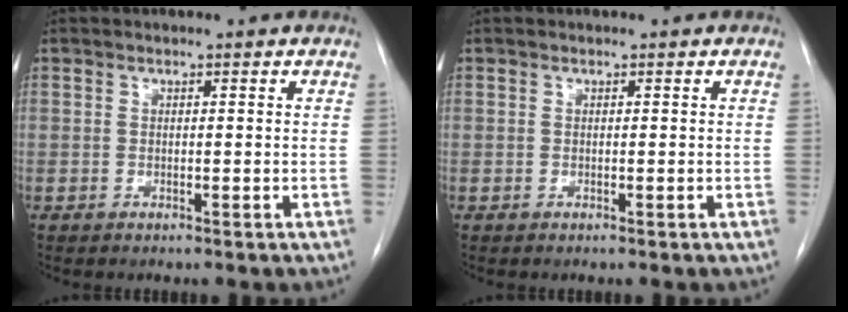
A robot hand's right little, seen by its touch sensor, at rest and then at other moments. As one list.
[{"total": 0.0}]